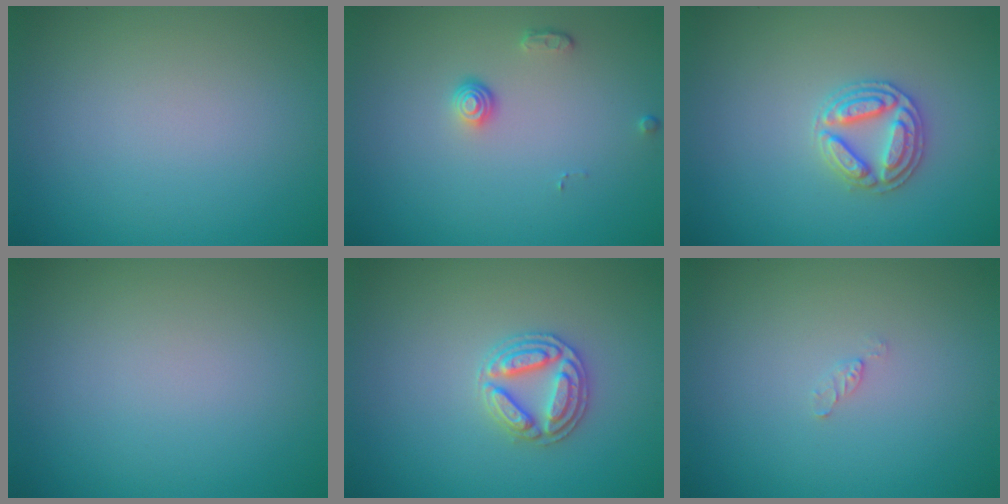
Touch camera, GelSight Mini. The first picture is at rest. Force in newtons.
{"total": 1.3, "press": 1.0, "slide": 0.9}
{"total": 2.9, "press": 2.9, "slide": 0.2}
{"total": 0.0}
{"total": 2.9, "press": 2.9, "slide": 0.2}
{"total": 0.6, "press": 0.6, "slide": 0.1}